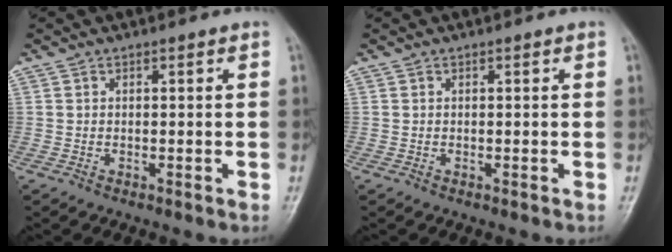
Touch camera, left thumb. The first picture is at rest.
{"total": 0.0}